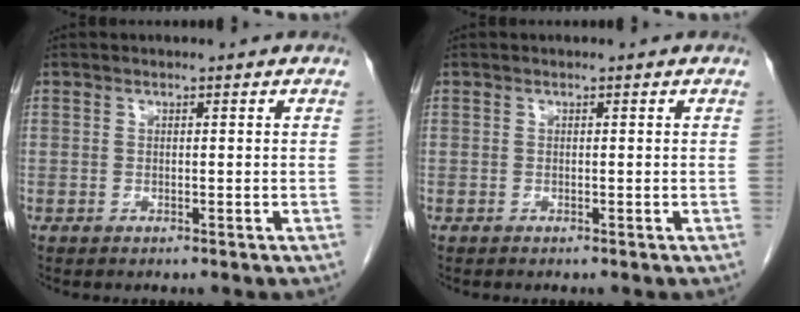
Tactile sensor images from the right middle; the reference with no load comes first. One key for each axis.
{"total": 0.0}